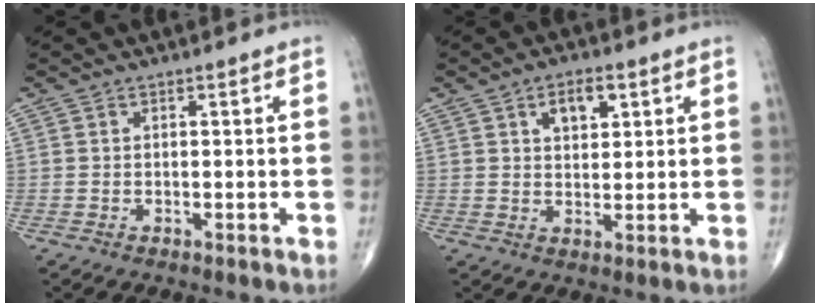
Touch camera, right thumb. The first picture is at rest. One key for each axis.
{"total": 5.5, "fx": 2.4, "fy": 3.1, "fz": 3.9, "tx": -0.040, "ty": -0.009, "tz": 0.036}